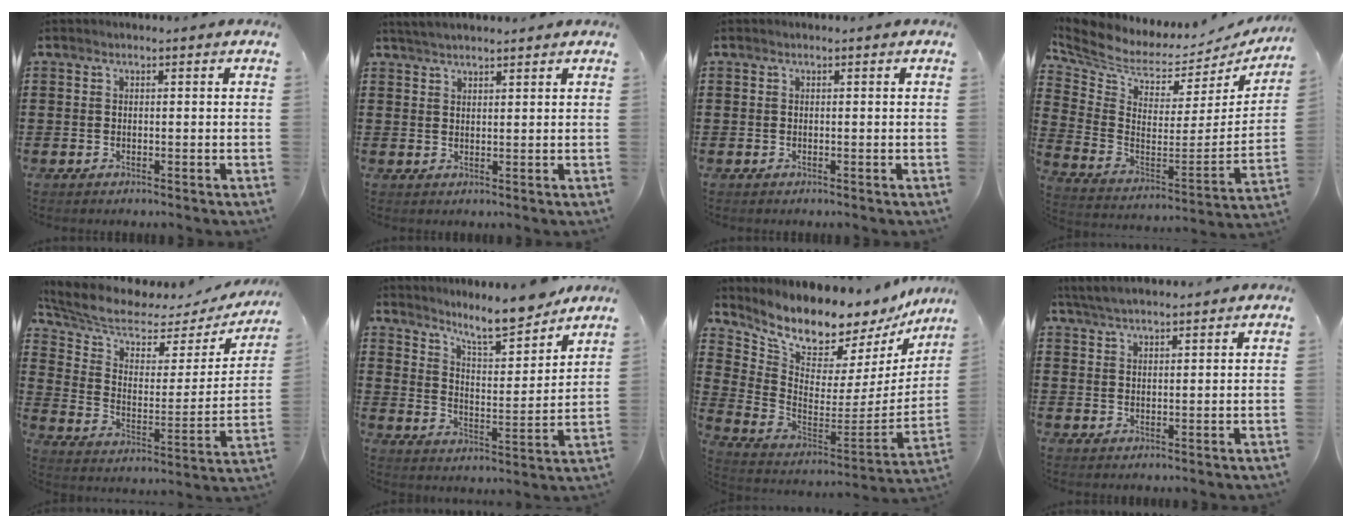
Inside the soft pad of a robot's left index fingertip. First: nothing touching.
{"total": 2.1, "force": [2.0, 0.2, 0.5], "torque": [-0.015, 0.004, 0.039]}
{"total": 0.0}
{"total": 4.6, "force": [4.1, 1.8, 1.1], "torque": [-0.054, -0.053, 0.067]}
{"total": 6.1, "force": [5.1, 2.2, 2.4], "torque": [-0.076, -0.041, 0.087]}
{"total": 9.4, "force": [8.5, 1.1, 3.8], "torque": [-0.085, -0.049, 0.151]}
{"total": 8.5, "force": [7.8, 2.3, 2.5], "torque": [-0.089, -0.076, 0.133]}
{"total": 3.2, "force": [2.9, 0.4, 1.2], "torque": [-0.032, 0.001, 0.056]}